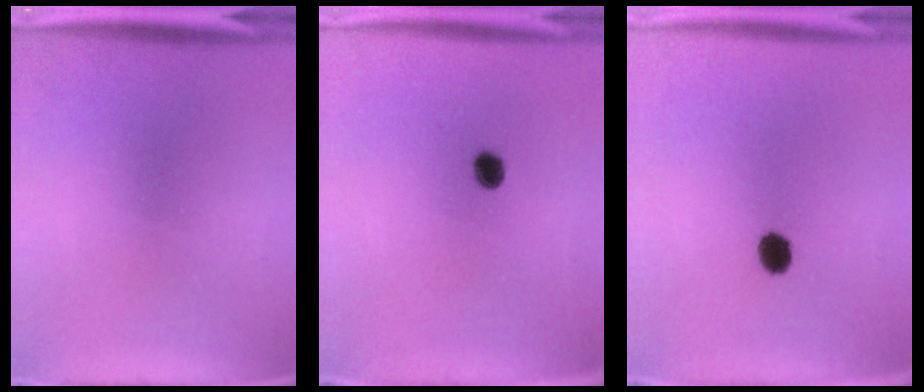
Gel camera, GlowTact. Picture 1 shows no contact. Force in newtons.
{"total": 2.7}
{"total": 3.7}